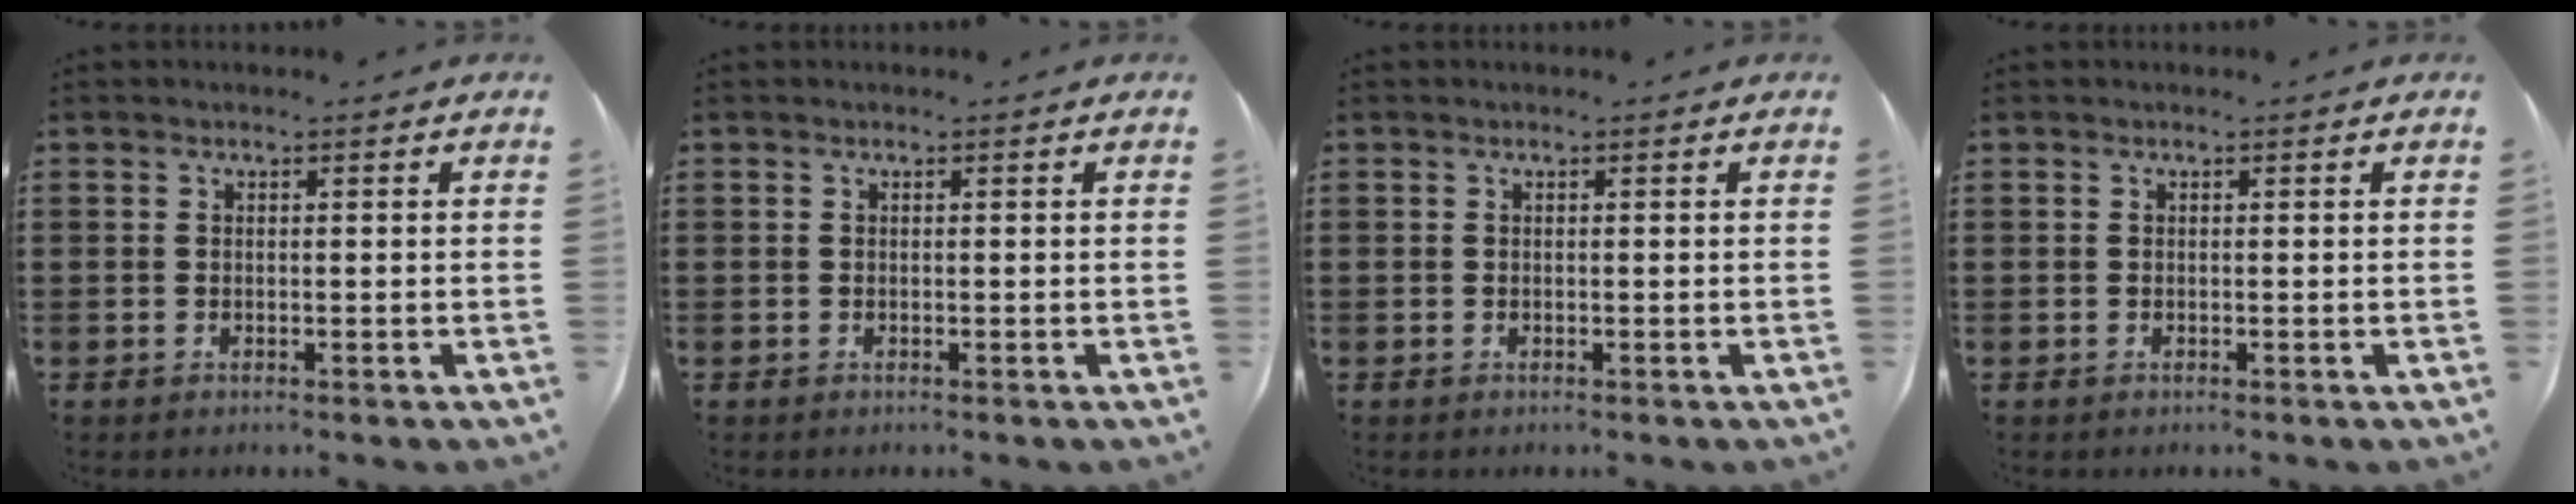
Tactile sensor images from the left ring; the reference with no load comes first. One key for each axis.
{"total": 0.0}
{"total": 0.0}
{"total": 0.0}